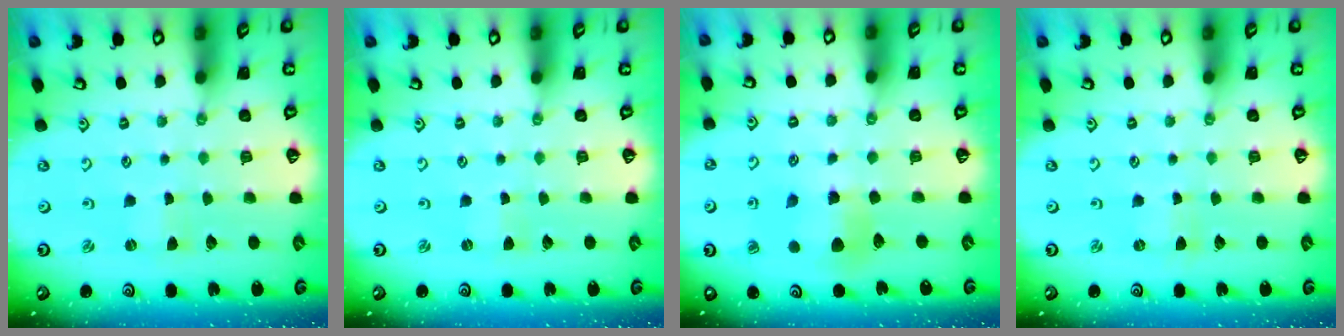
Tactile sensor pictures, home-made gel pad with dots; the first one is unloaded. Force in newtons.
{"total": 0.0}
{"total": 7.4, "press": 7.4, "slide": 0.4}
{"total": 0.0}